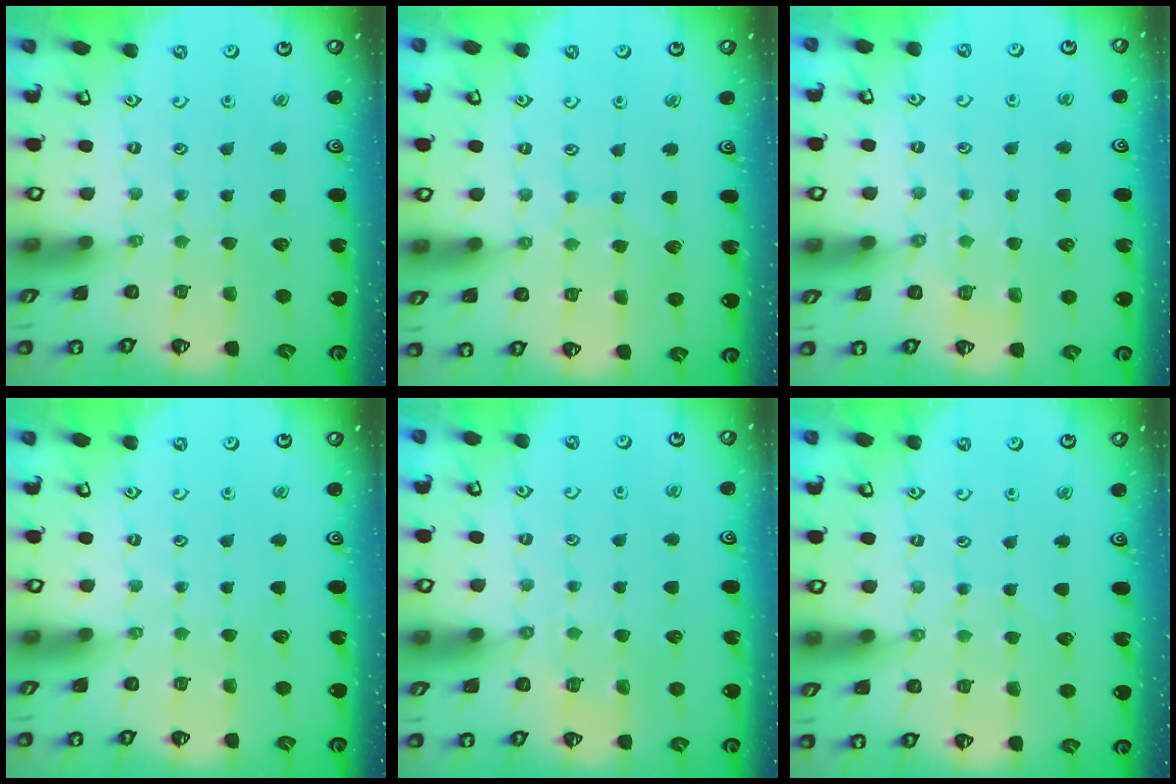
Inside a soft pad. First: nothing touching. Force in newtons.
{"total": 6.3, "press": 6.3, "slide": 0.1}
{"total": 3.0, "press": 2.9, "slide": 0.7}
{"total": 0.0}
{"total": 3.0, "press": 2.9, "slide": 0.7}
{"total": 3.9, "press": 3.9, "slide": 0.5}